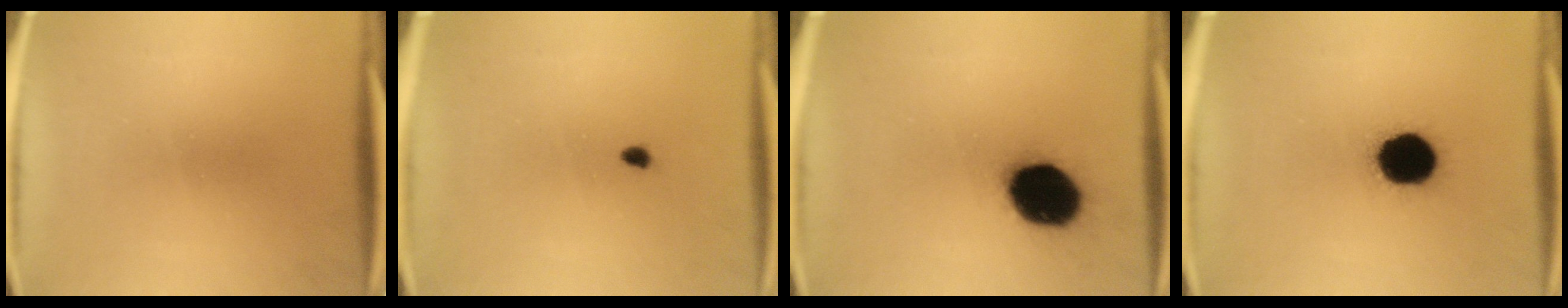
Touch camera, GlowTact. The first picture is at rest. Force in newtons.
{"total": 0.7}
{"total": 18.0}
{"total": 15.4}